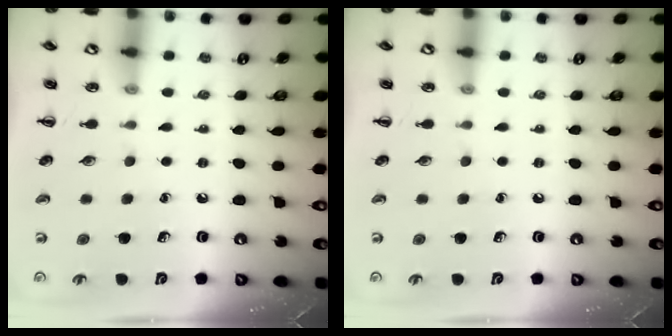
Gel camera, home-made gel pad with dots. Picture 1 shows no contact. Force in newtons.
{"total": 0.0}